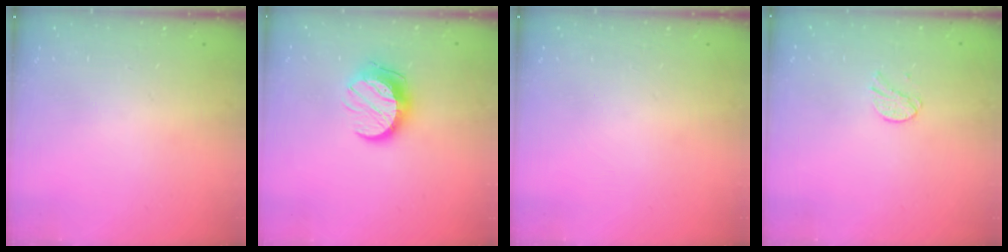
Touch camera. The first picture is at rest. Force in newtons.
{"total": 11.6, "press": 11.5, "slide": 1.0}
{"total": 0.0}
{"total": 5.6, "press": 5.6, "slide": 0.3}